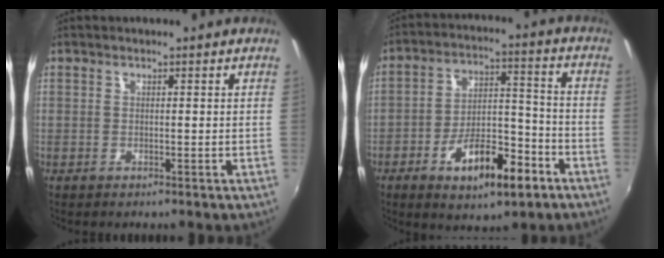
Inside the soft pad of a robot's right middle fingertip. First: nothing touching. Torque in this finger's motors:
{"motor_torque": [1.49, -0.65, 0.40, 0.14]}